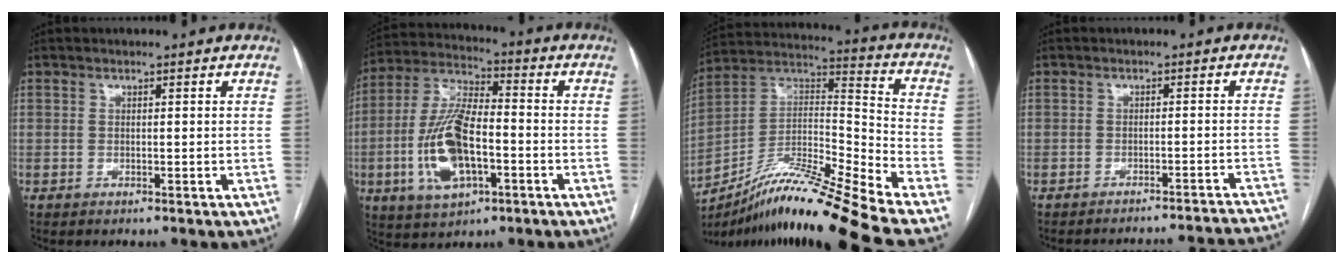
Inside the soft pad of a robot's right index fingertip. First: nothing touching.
{"total": 14.4, "force": [-3.8, 5.4, 12.8], "torque": [-0.273, 0.005, -0.066]}
{"total": 20.5, "force": [-16.2, -1.7, 12.5], "torque": [-0.236, 0.000, -0.295]}
{"total": 15.5, "force": [-15.4, -0.5, 2.3], "torque": [-0.008, 0.006, -0.174]}